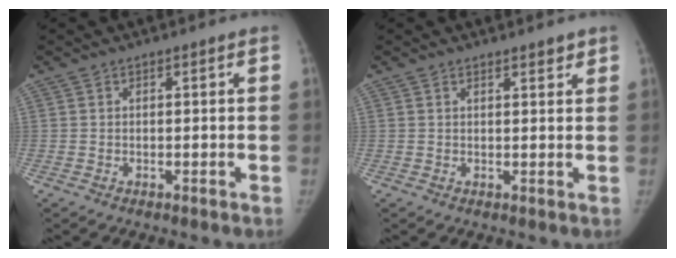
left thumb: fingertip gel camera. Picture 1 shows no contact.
{"total": 1.3, "force": [1.1, 0.5, 0.5], "torque": [0.002, -0.008, 0.013]}